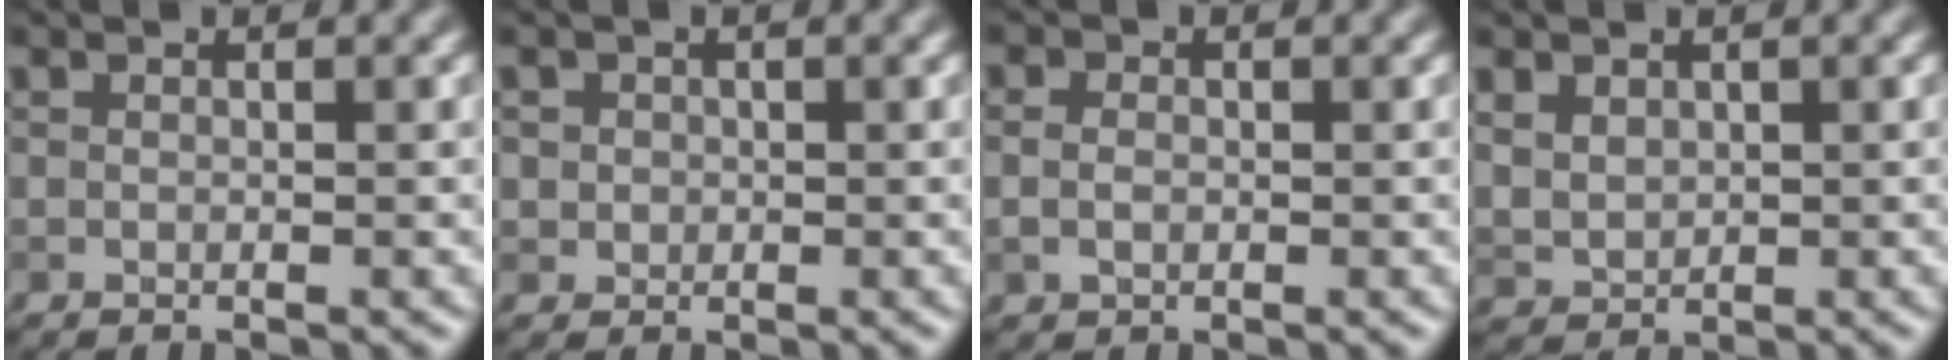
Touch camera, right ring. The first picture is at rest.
{"total": 1.7, "force": [0.5, 1.6, 0.5], "torque": [-0.003, 0.003, 0.015]}
{"total": 1.8, "force": [0.0, 1.5, 1.1], "torque": [-0.024, -0.001, 0.001]}
{"total": 2.2, "force": [0.9, 1.7, 0.9], "torque": [-0.025, -0.004, 0.024]}